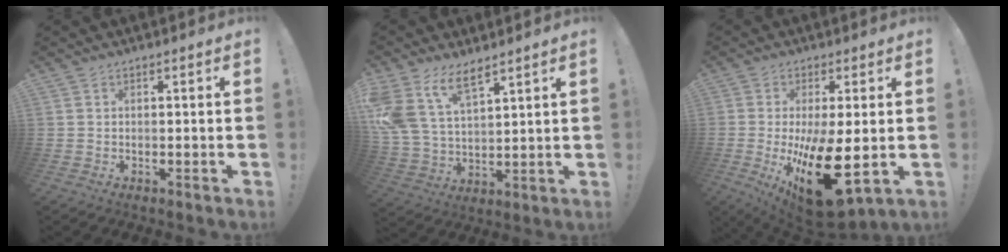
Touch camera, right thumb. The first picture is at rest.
{"total": 12.6, "force": [8.5, 6.2, 6.8], "torque": [-0.158, -0.046, 0.164]}
{"total": 19.1, "force": [-4.0, 7.1, 17.3], "torque": [-0.281, -0.005, -0.047]}